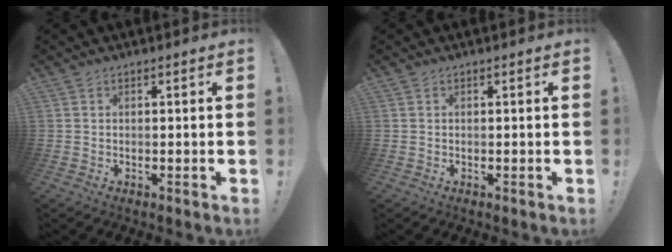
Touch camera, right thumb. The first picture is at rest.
{"total": 0.0}